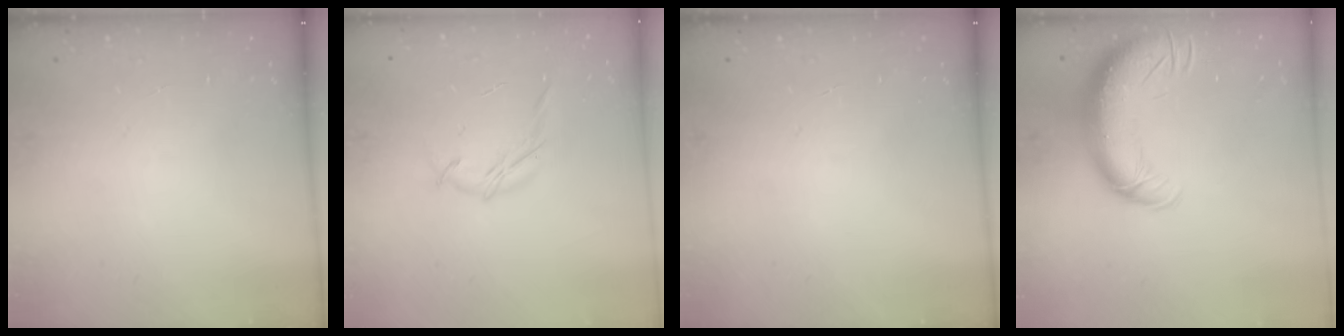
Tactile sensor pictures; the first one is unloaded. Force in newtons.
{"total": 5.4, "press": 5.3, "slide": 0.9}
{"total": 0.0}
{"total": 14.5, "press": 14.1, "slide": 3.5}